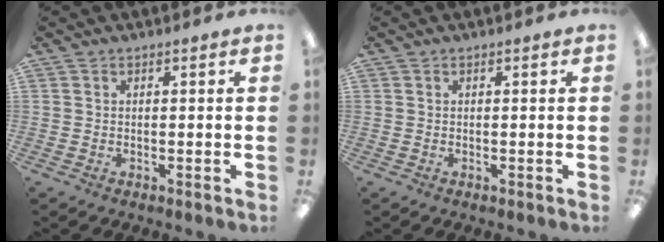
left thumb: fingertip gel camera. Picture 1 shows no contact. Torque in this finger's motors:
{"motor_torque": [-0.04, -0.04, 0.04, -0.03, 0.00]}